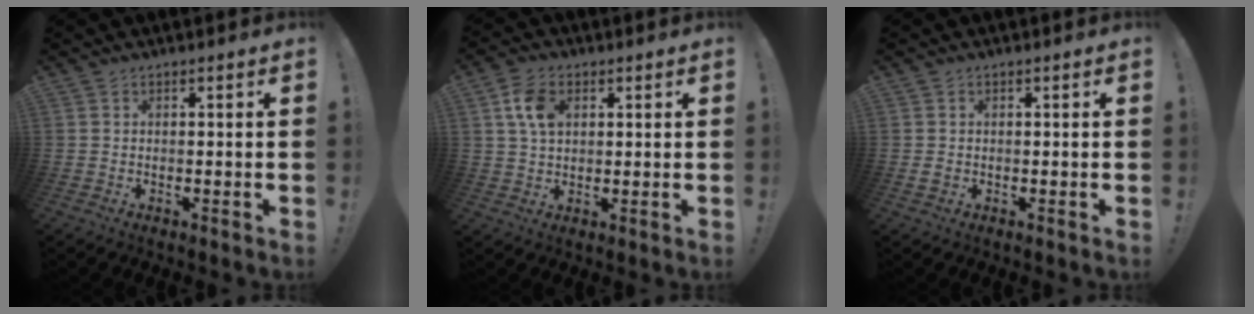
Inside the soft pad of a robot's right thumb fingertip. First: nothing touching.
{"total": 8.1, "force": [2.4, 5.6, 5.4], "torque": [-0.090, 0.002, 0.047]}
{"total": 1.3, "force": [-0.2, 1.1, 0.7], "torque": [-0.007, 0.002, -0.004]}